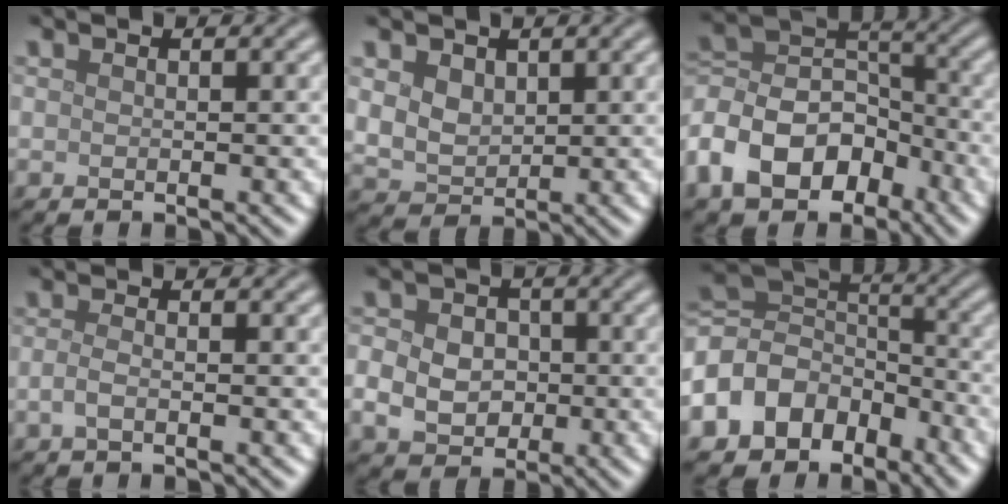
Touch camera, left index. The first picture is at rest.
{"total": 3.1, "force": [1.2, 2.3, 1.7], "torque": [-0.037, -0.001, 0.019]}
{"total": 9.6, "force": [-5.1, 6.3, 5.1], "torque": [-0.090, 0.010, -0.111]}
{"total": 1.4, "force": [-0.5, 0.5, 1.2], "torque": [-0.026, -0.002, -0.014]}
{"total": 6.1, "force": [-0.4, 5.2, 3.2], "torque": [-0.042, 0.008, -0.026]}
{"total": 8.8, "force": [-4.3, 6.5, 4.0], "torque": [-0.084, 0.004, -0.094]}